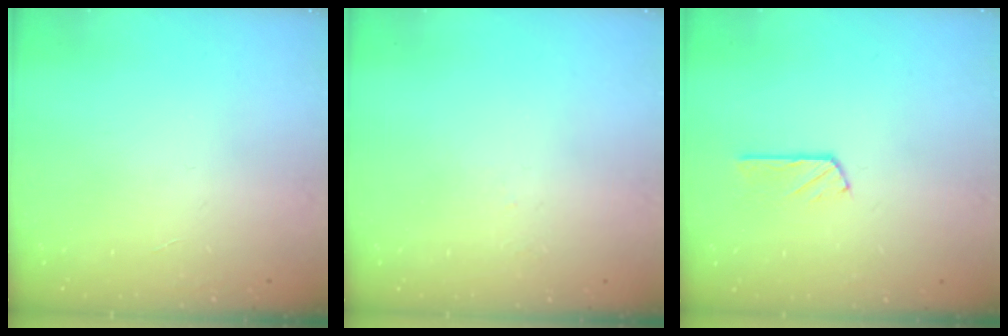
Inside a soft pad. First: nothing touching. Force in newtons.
{"total": 2.7, "press": 2.7, "slide": 0.4}
{"total": 3.3, "press": 3.3, "slide": 0.1}